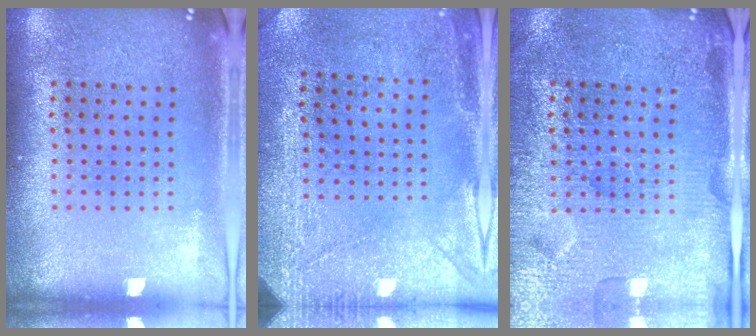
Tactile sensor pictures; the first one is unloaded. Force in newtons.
{"total": 3.0, "press": 2.6, "slide": 1.4}
{"total": 4.1, "press": 4.0, "slide": 1.1}